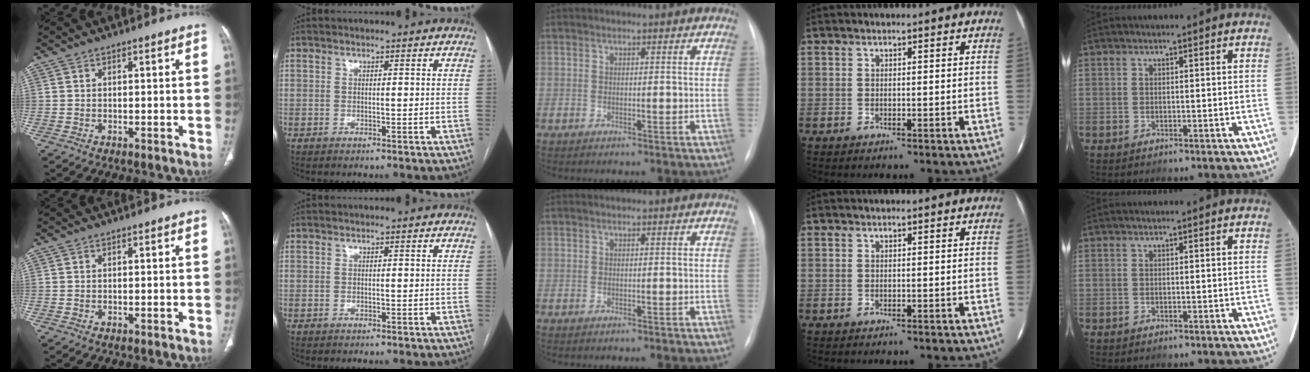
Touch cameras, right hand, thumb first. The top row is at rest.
{}